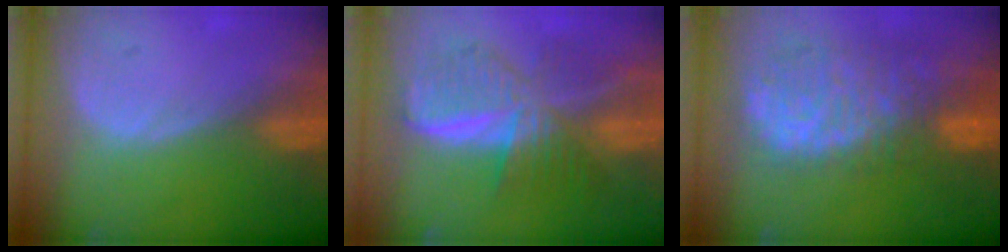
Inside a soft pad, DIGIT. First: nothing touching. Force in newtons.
{"total": 9.5, "press": 9.5, "slide": 0.6}
{"total": 12.1, "press": 9.9, "slide": 6.9}